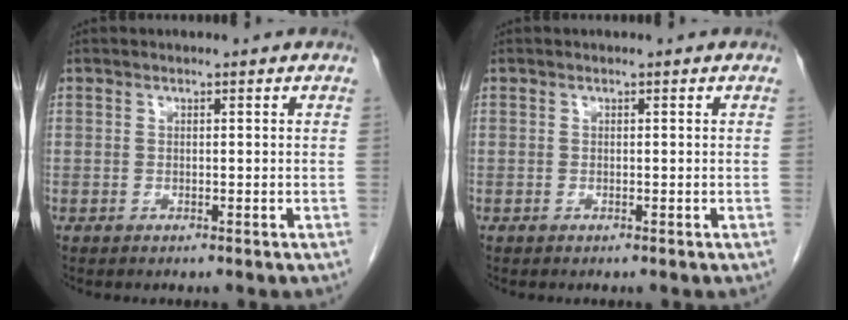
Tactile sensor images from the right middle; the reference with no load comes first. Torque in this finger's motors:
{"motor_torque": [-0.02, -0.23, 0.07, 0.00]}